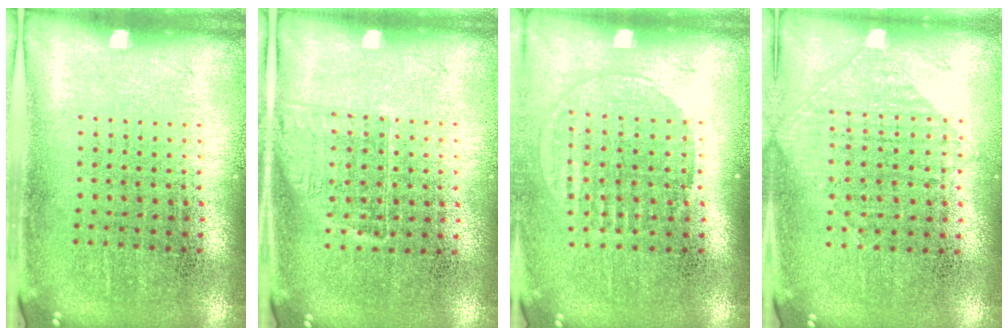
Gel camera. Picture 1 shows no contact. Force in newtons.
{"total": 1.2, "press": 0.9, "slide": 0.7}
{"total": 1.4, "press": 1.2, "slide": 0.7}
{"total": 0.9, "press": 0.8, "slide": 0.3}